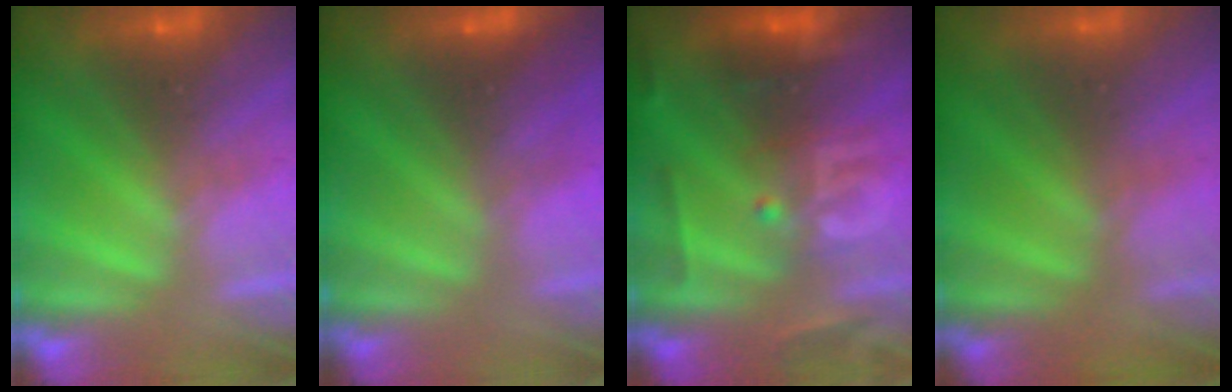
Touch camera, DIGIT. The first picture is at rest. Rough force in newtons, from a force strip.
{"total": 2.0}
{"total": 2.8}
{"total": 2.5}